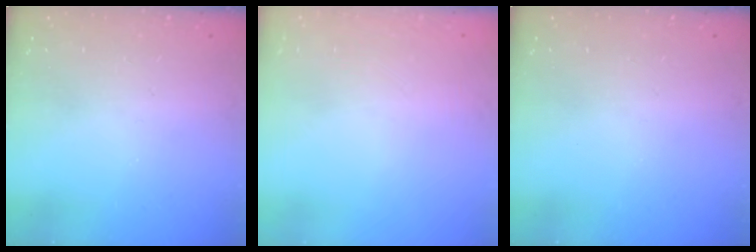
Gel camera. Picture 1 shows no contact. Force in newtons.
{"total": 1.6, "press": 1.6, "slide": 0.1}
{"total": 0.0}